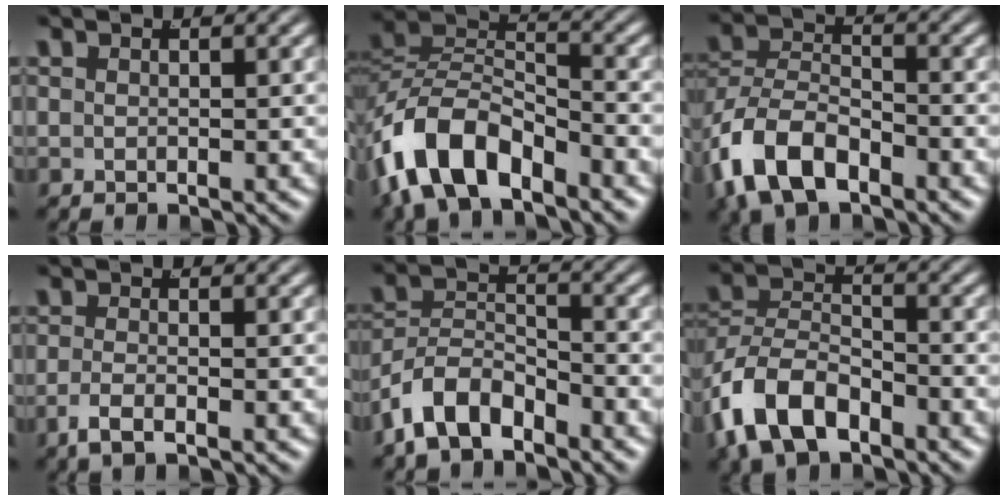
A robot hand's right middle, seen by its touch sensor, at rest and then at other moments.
{"total": 7.0, "force": [-2.9, 4.5, 4.6], "torque": [-0.097, -0.003, -0.051]}
{"total": 7.3, "force": [-3.0, 5.2, 4.0], "torque": [-0.095, -0.006, -0.055]}
{"total": 1.9, "force": [-1.2, 0.3, 1.4], "torque": [-0.034, 0.001, -0.024]}
{"total": 6.2, "force": [-3.6, 4.2, 2.7], "torque": [-0.060, -0.003, -0.067]}
{"total": 7.4, "force": [-3.3, 5.3, 3.9], "torque": [-0.093, -0.006, -0.060]}